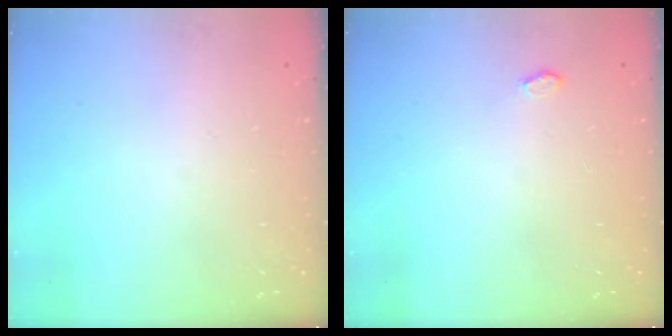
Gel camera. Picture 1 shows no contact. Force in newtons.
{"total": 3.5, "press": 3.5, "slide": 0.5}